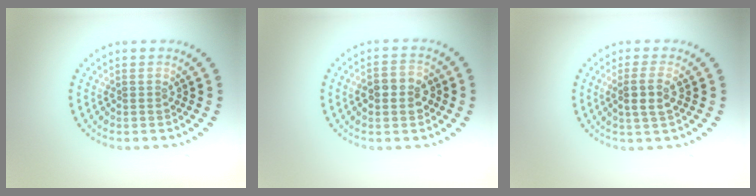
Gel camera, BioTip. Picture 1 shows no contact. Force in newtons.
{"total": 3.2, "press": 3.2, "slide": 0.5}
{"total": 2.3, "press": 2.1, "slide": 1.1}